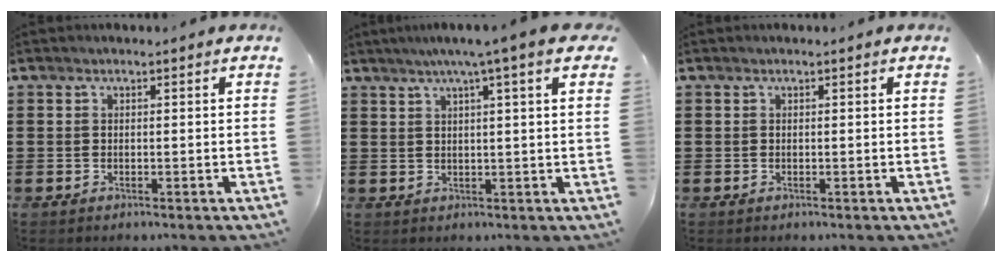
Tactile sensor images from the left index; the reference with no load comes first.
{"total": 5.4, "force": [3.1, -0.2, 4.4], "torque": [-0.093, 0.000, 0.051]}
{"total": 0.0}